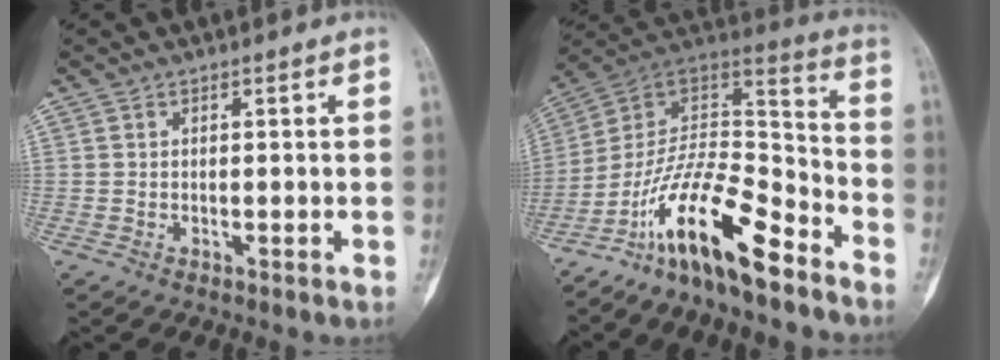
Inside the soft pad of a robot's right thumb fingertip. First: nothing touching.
{"total": 18.9, "force": [-12.7, 5.7, 12.8], "torque": [-0.209, 0.110, -0.223]}